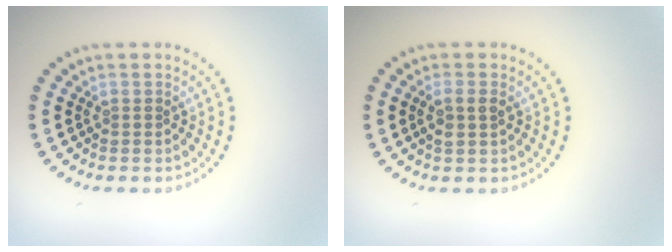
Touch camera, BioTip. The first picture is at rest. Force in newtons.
{"total": 1.8, "press": 1.7, "slide": 0.7}